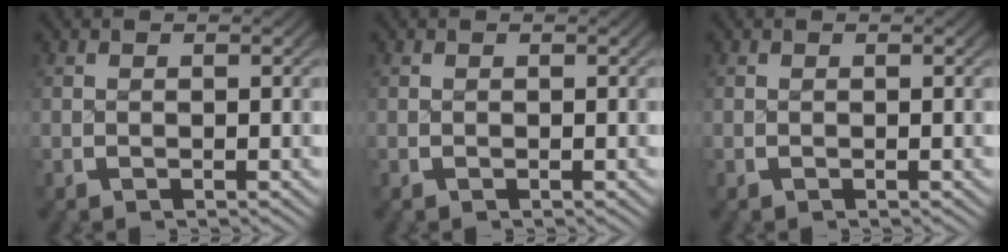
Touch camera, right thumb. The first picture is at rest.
{"total": 0.0}
{"total": 0.0}